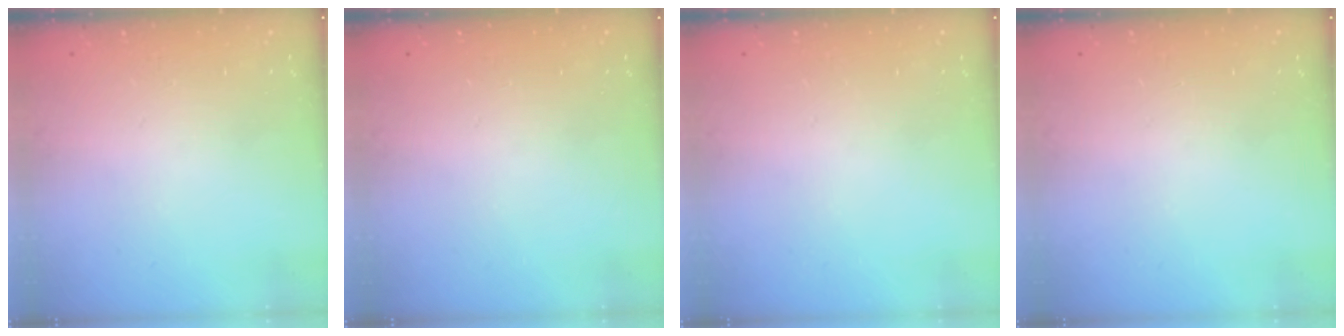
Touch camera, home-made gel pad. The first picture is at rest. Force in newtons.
{"total": 0.0}
{"total": 0.0}
{"total": 0.0}